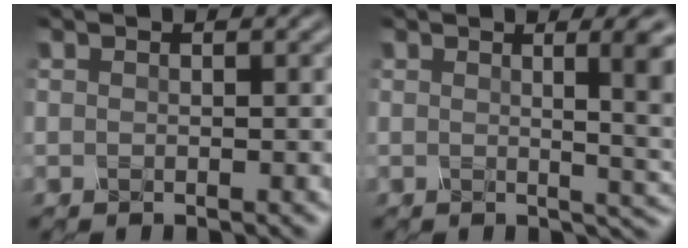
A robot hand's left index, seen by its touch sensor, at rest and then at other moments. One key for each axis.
{"total": 6.3, "fx": 1.0, "fy": 2.1, "fz": 5.9, "tx": -0.030, "ty": 0.016, "tz": 0.011}